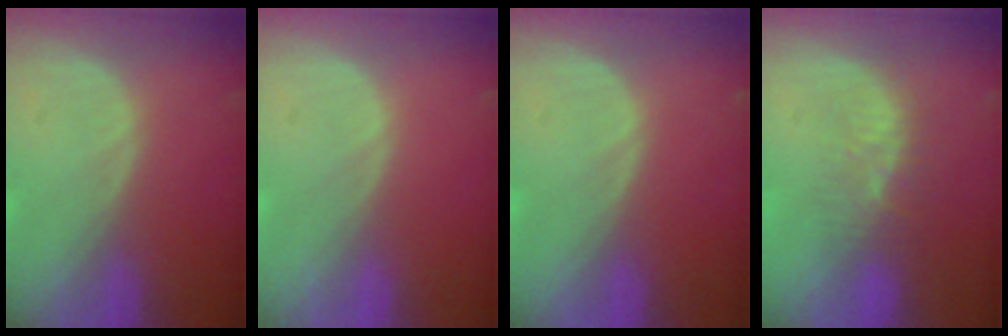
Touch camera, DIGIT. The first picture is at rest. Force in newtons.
{"total": 0.0}
{"total": 0.0}
{"total": 5.3, "press": 4.8, "slide": 2.2}